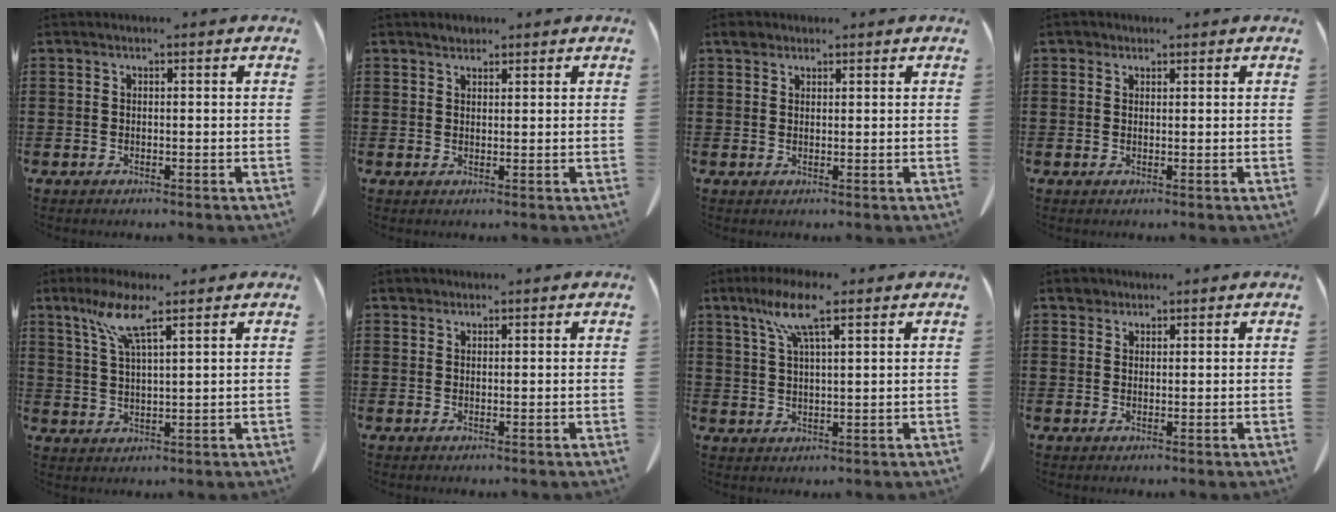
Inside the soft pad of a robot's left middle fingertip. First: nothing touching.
{"total": 1.3, "force": [1.2, 0.3, -0.1], "torque": [0.000, 0.003, 0.024]}
{"total": 1.5, "force": [1.3, 0.7, 0.4], "torque": [-0.010, 0.003, 0.025]}
{"total": 0.9, "force": [0.7, 0.5, -0.1], "torque": [0.000, 0.004, 0.014]}
{"total": 6.7, "force": [4.2, 0.7, 5.2], "torque": [-0.112, 0.001, 0.073]}
{"total": 1.0, "force": [0.9, 0.4, -0.1], "torque": [-0.001, 0.002, 0.019]}
{"total": 7.3, "force": [4.5, 1.0, 5.7], "torque": [-0.121, 0.004, 0.077]}
{"total": 1.6, "force": [1.4, 0.7, 0.0], "torque": [0.004, 0.001, 0.027]}